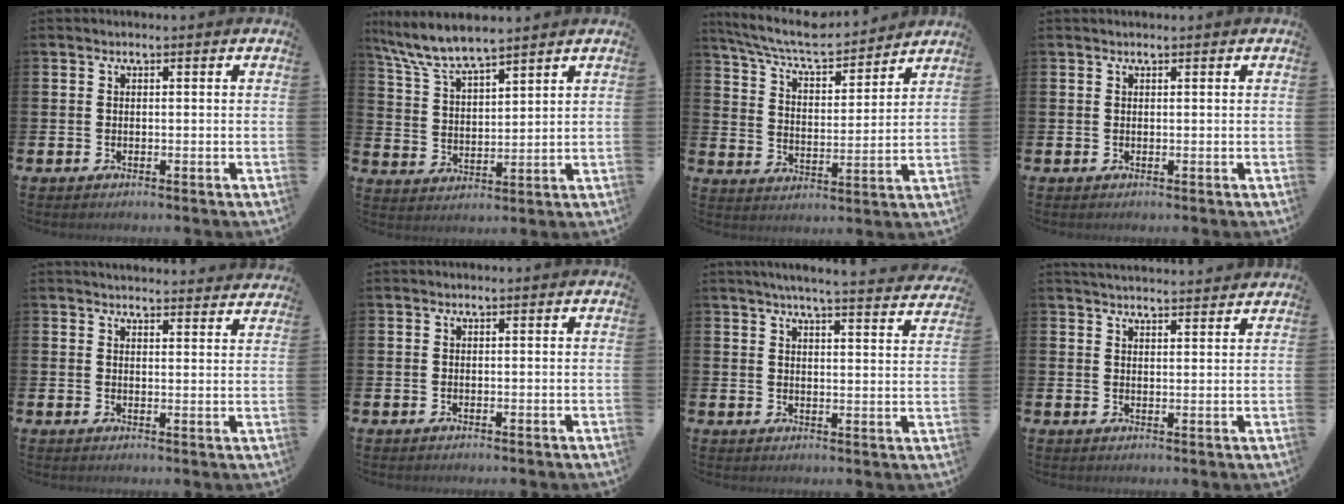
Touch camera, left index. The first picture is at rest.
{"total": 7.3, "force": [6.9, 0.8, 2.4], "torque": [-0.079, -0.028, 0.124]}
{"total": 7.9, "force": [7.3, 1.4, 2.7], "torque": [-0.083, -0.047, 0.126]}
{"total": 0.0}
{"total": 3.6, "force": [3.6, 0.2, 0.0], "torque": [0.002, -0.024, 0.064]}
{"total": 0.0}
{"total": 5.1, "force": [4.9, -0.4, 1.4], "torque": [-0.032, -0.031, 0.083]}
{"total": 3.4, "force": [3.4, 0.0, 0.2], "torque": [-0.010, -0.018, 0.062]}